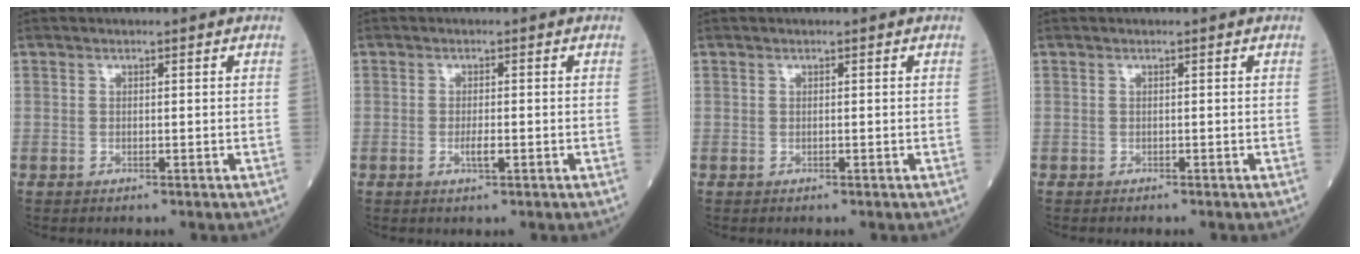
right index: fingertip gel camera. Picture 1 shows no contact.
{"total": 0.8, "force": [-0.2, 0.0, 0.8], "torque": [-0.020, -0.001, -0.001]}
{"total": 0.0}
{"total": 0.0}